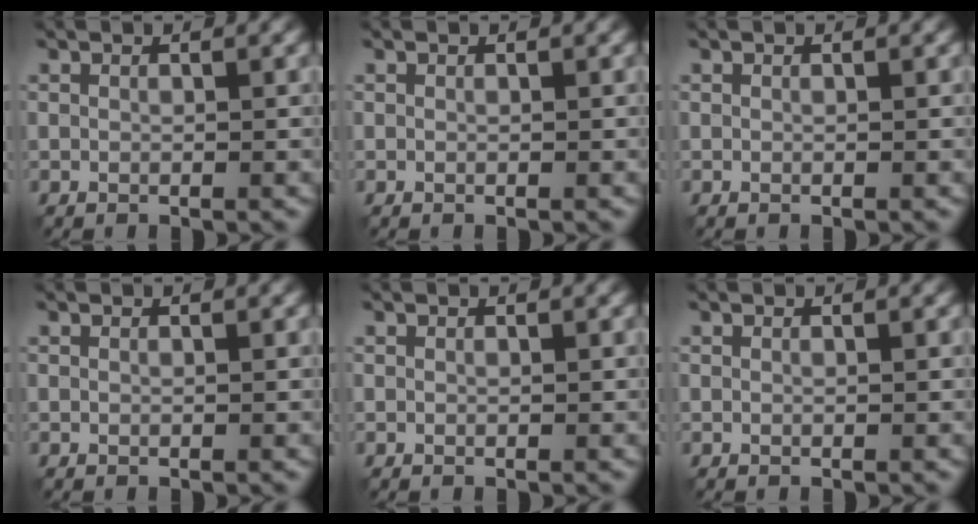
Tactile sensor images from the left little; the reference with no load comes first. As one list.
[{"total": 0.0}, {"total": 0.0}, {"total": 0.0}, {"total": 0.0}, {"total": 0.0}]